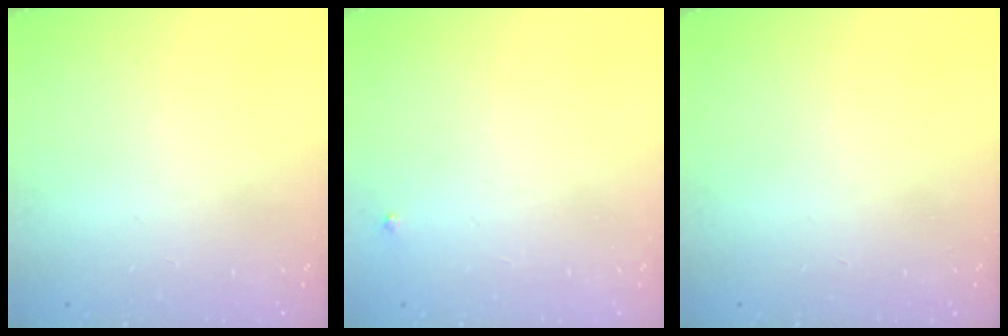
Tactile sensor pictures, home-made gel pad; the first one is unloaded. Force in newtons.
{"total": 2.7, "press": 2.7, "slide": 0.3}
{"total": 0.0}